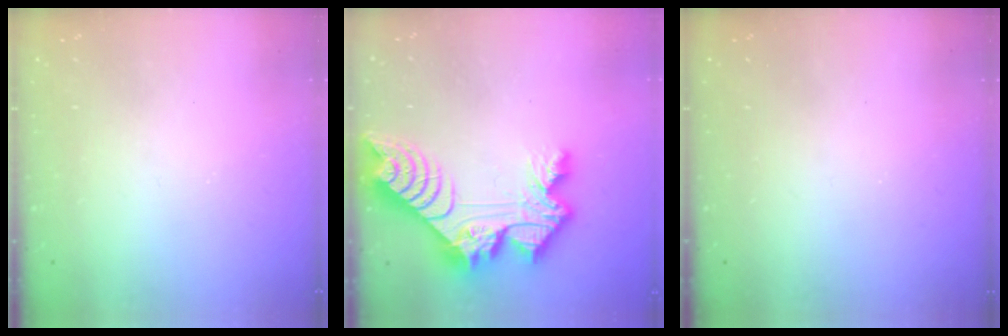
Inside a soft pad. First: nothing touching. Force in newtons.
{"total": 14.9, "press": 14.8, "slide": 1.5}
{"total": 0.0}